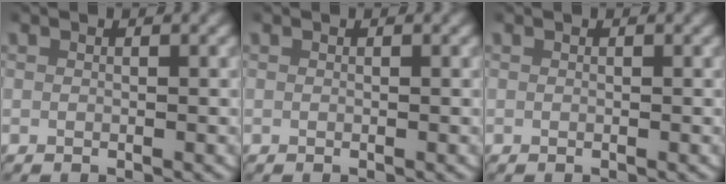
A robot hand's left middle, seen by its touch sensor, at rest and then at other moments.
{"total": 0.0}
{"total": 0.0}